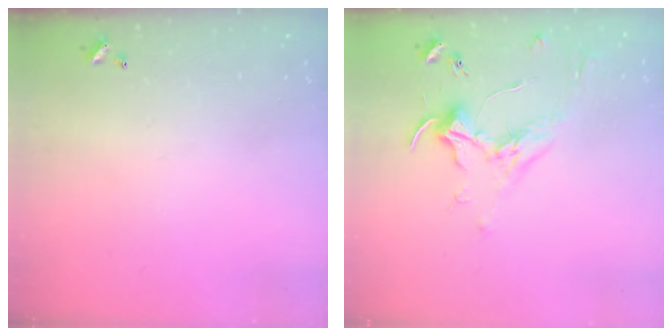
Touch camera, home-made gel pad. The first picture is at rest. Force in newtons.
{"total": 1.7, "press": 1.5, "slide": 0.8}